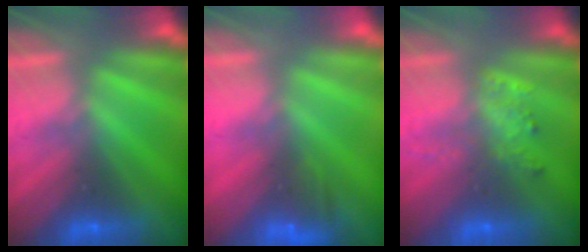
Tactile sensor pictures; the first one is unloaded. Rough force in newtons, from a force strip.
{"total": 4.5}
{"total": 1.7}